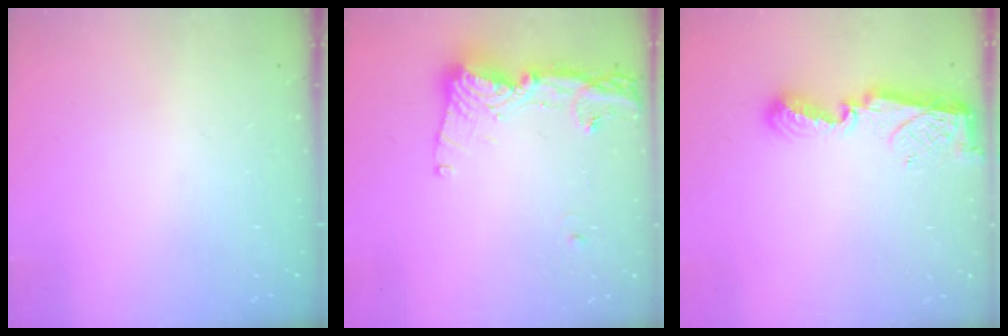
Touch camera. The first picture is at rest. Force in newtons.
{"total": 14.5, "press": 14.4, "slide": 1.7}
{"total": 7.3, "press": 7.3, "slide": 0.7}